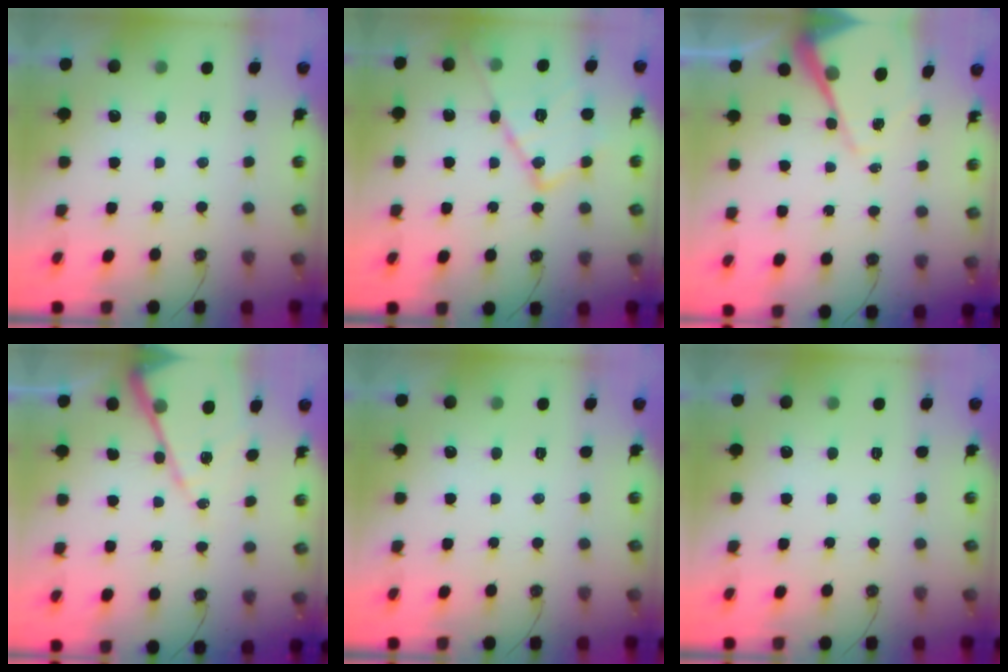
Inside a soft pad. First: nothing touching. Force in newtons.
{"total": 18.5, "press": 18.4, "slide": 1.7}
{"total": 11.4, "press": 11.4, "slide": 1.0}
{"total": 14.0, "press": 14.0, "slide": 1.4}
{"total": 0.0}
{"total": 0.0}